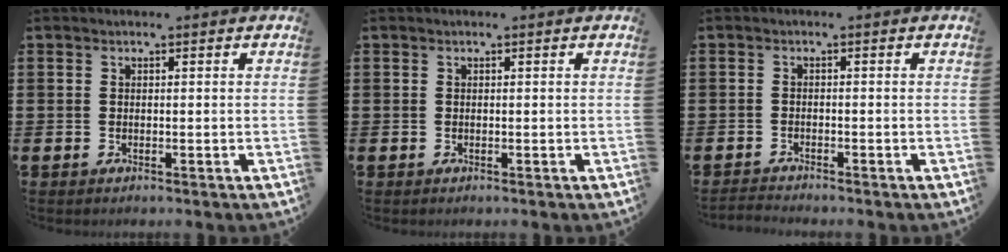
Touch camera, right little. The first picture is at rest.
{"total": 0.0}
{"total": 1.1, "force": [-1.1, -0.1, 0.0], "torque": [-0.003, -0.001, -0.021]}